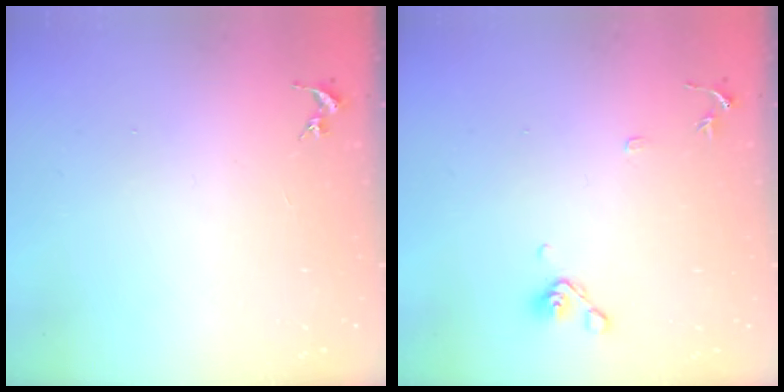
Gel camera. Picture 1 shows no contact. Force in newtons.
{"total": 8.9, "press": 8.7, "slide": 1.9}